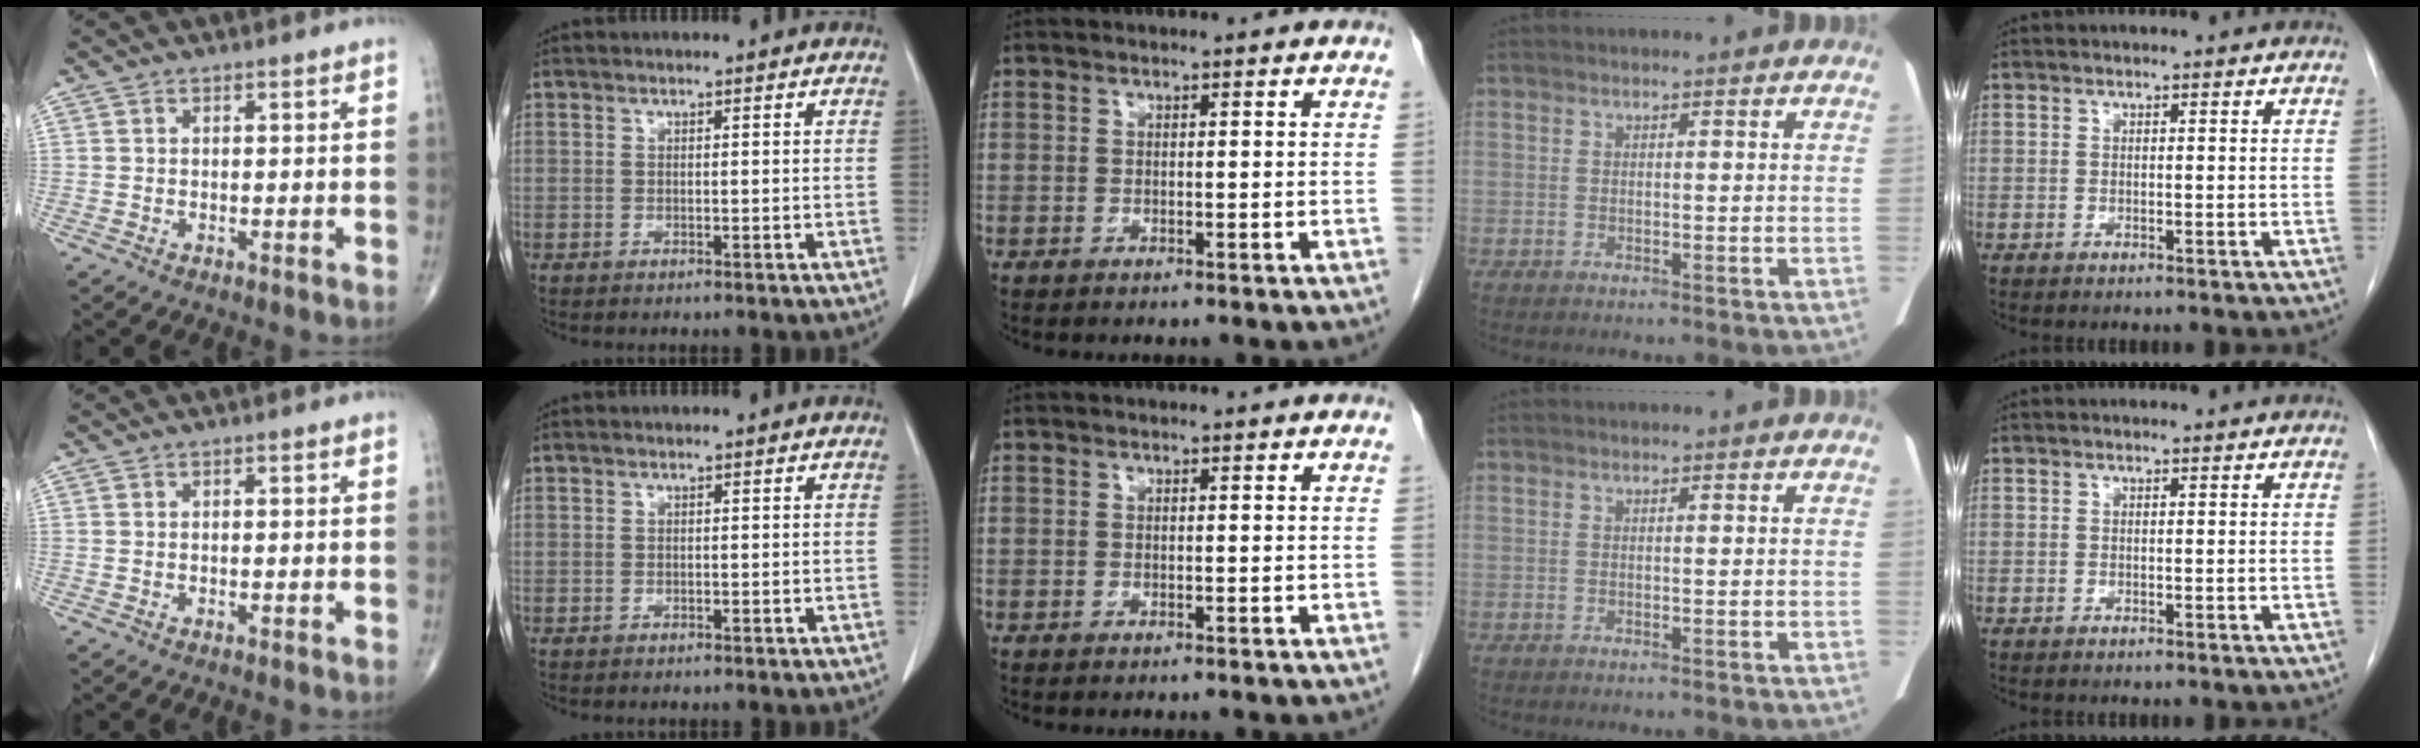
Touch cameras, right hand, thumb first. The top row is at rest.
{}